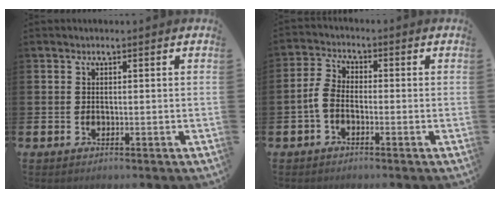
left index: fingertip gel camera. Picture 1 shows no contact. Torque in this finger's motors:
{"motor_torque": [0.18, 0.18, 0.14, 0.04]}